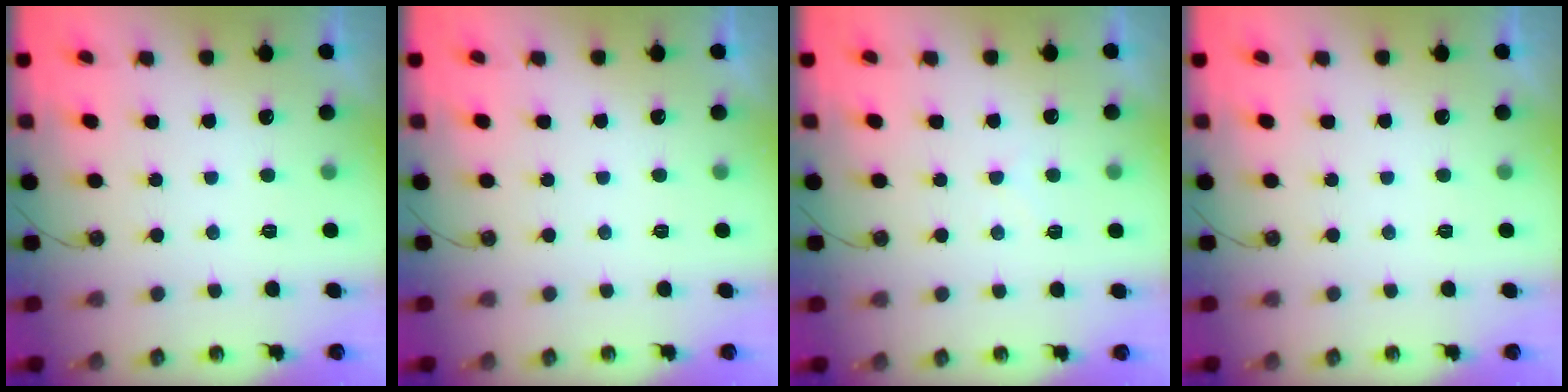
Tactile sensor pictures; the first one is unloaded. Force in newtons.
{"total": 0.0}
{"total": 4.7, "press": 4.6, "slide": 0.6}
{"total": 0.0}